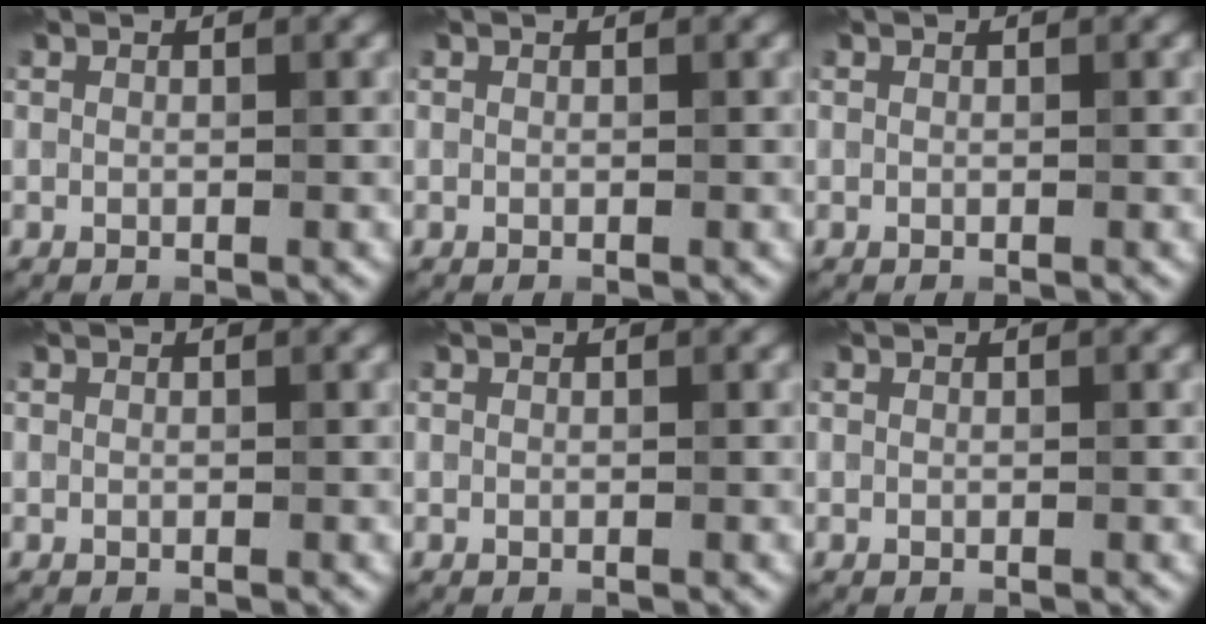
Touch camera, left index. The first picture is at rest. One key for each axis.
{"total": 0.0}
{"total": 0.0}
{"total": 0.0}
{"total": 0.0}
{"total": 0.0}